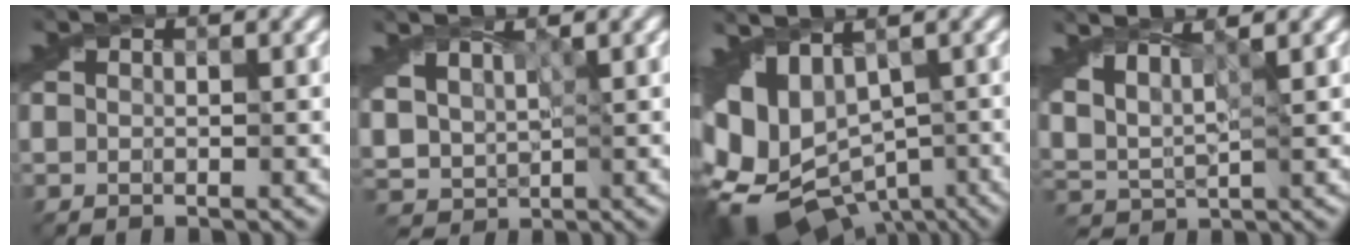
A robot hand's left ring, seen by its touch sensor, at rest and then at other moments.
{"total": 3.2, "force": [2.0, 1.7, 1.9], "torque": [-0.057, 0.005, 0.049]}
{"total": 12.1, "force": [-2.3, 8.2, 8.7], "torque": [-0.169, -0.014, 0.000]}
{"total": 4.5, "force": [3.2, 1.4, 2.8], "torque": [-0.067, 0.008, 0.057]}